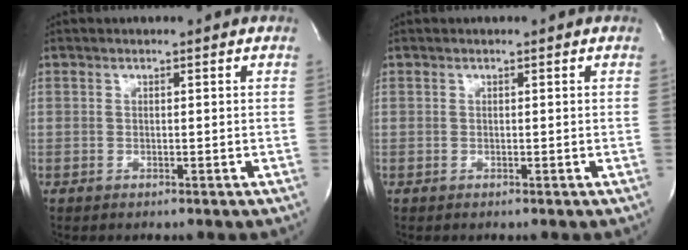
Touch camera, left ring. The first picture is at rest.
{"total": 0.0}